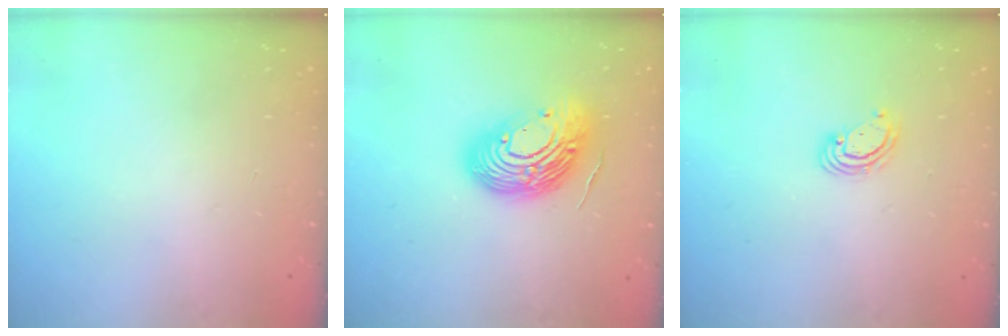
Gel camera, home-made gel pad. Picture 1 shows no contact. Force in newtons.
{"total": 17.3, "press": 17.3, "slide": 1.4}
{"total": 3.0, "press": 2.9, "slide": 0.3}